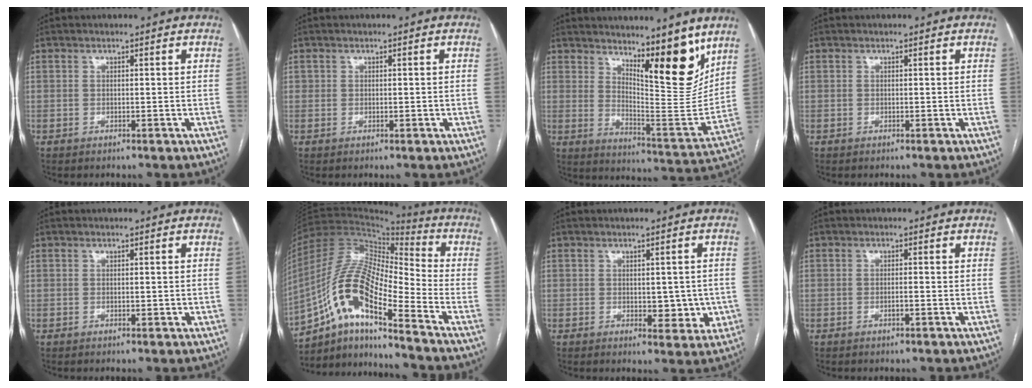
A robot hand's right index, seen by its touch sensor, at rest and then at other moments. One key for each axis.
{"total": 0.8, "fx": 0.0, "fy": 0.7, "fz": 0.4, "tx": -0.006, "ty": 0.006, "tz": 0.004}
{"total": 13.5, "fx": 9.4, "fy": 2.7, "fz": 9.3, "tx": -0.131, "ty": -0.024, "tz": 0.156}
{"total": 0.0}
{"total": 0.8, "fx": -0.1, "fy": 0.4, "fz": 0.7, "tx": -0.012, "ty": 0.002, "tz": 0.001}
{"total": 16.3, "fx": -8.3, "fy": 3.2, "fz": 13.7, "tx": -0.276, "ty": 0.017, "tz": -0.148}
{"total": 5.2, "fx": -0.6, "fy": 3.0, "fz": 4.2, "tx": -0.041, "ty": 0.004, "tz": 0.002}
{"total": 1.1, "fx": -0.5, "fy": 0.1, "fz": 1.0, "tx": -0.019, "ty": 0.000, "tz": -0.007}